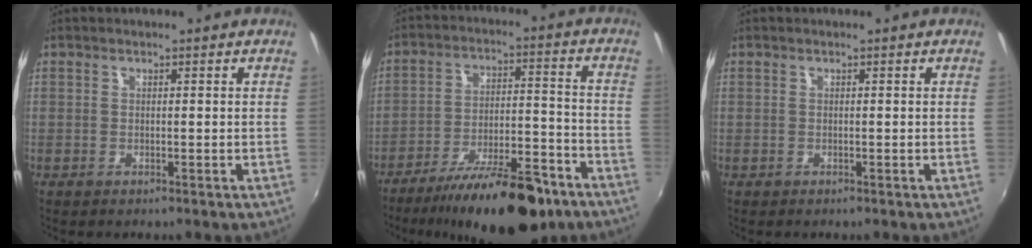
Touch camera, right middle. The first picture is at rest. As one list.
[{"total": 19.7, "force": [-14.6, 5.8, 11.9], "torque": [-0.198, -0.013, -0.216]}, {"total": 0.0}]